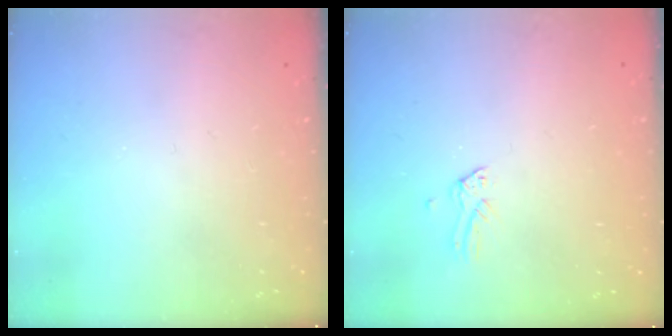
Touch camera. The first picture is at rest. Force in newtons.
{"total": 0.0}